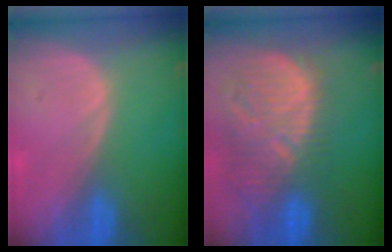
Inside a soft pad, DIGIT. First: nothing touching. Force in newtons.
{"total": 12.9, "press": 11.3, "slide": 6.3}